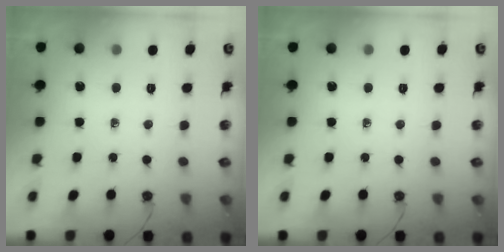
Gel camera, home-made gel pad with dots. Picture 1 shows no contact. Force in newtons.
{"total": 0.0}